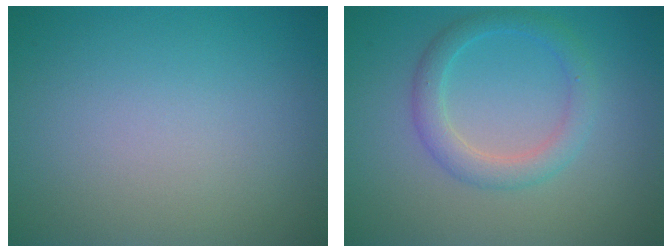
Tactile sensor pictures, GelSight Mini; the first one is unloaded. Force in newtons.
{"total": 2.8, "press": 2.8, "slide": 0.0}